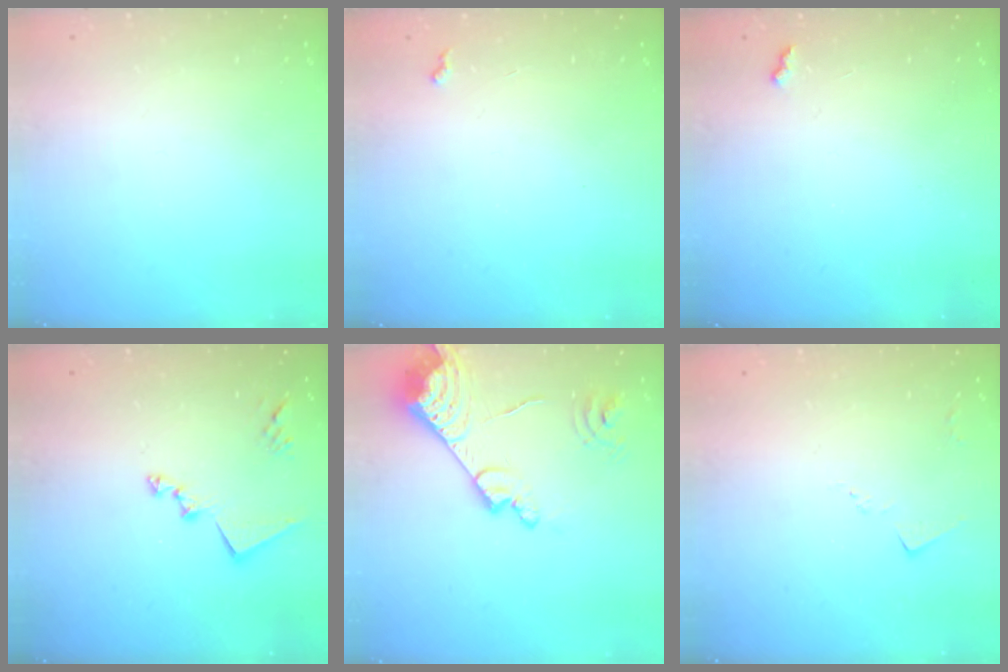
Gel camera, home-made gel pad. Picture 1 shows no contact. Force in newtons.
{"total": 5.5, "press": 5.5, "slide": 0.8}
{"total": 2.6, "press": 2.5, "slide": 0.5}
{"total": 13.5, "press": 13.5, "slide": 0.7}
{"total": 19.7, "press": 19.6, "slide": 2.0}
{"total": 4.1, "press": 4.1, "slide": 0.5}